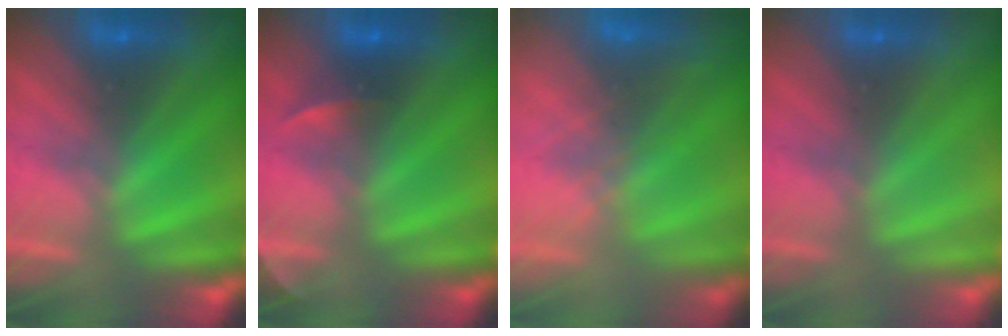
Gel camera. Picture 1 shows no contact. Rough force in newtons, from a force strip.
{"total": 2.3}
{"total": 5.9}
{"total": 2.9}